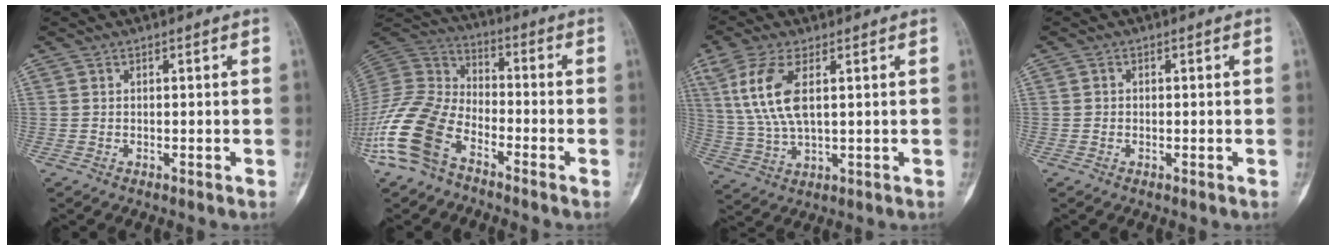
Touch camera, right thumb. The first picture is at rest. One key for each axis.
{"total": 15.5, "fx": -8.6, "fy": 8.7, "fz": 9.6, "tx": -0.201, "ty": 0.051, "tz": -0.182}
{"total": 10.6, "fx": 3.3, "fy": 4.5, "fz": 9.0, "tx": -0.207, "ty": -0.004, "tz": 0.075}
{"total": 0.6, "fx": 0.0, "fy": 0.6, "fz": 0.2, "tx": 0.003, "ty": 0.003, "tz": -0.002}